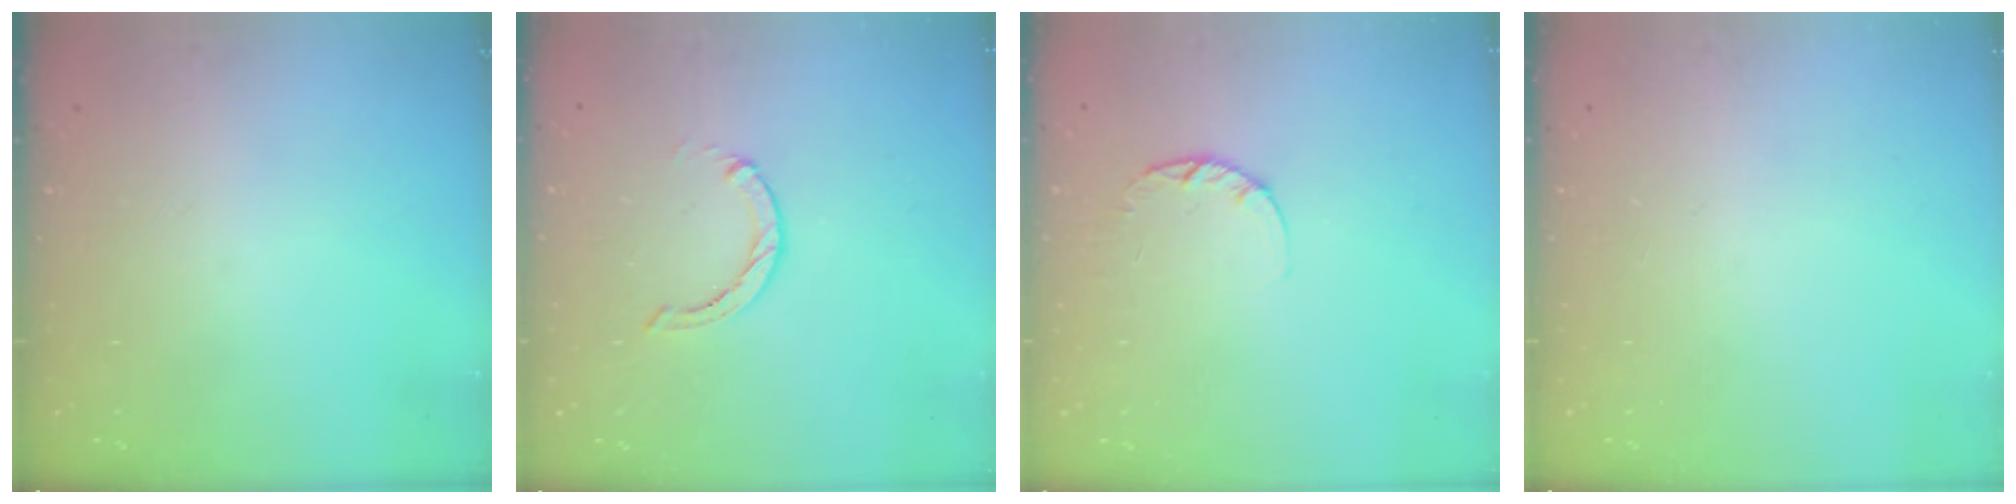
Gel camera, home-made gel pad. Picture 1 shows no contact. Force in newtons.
{"total": 0.0}
{"total": 2.6, "press": 2.5, "slide": 0.4}
{"total": 0.0}